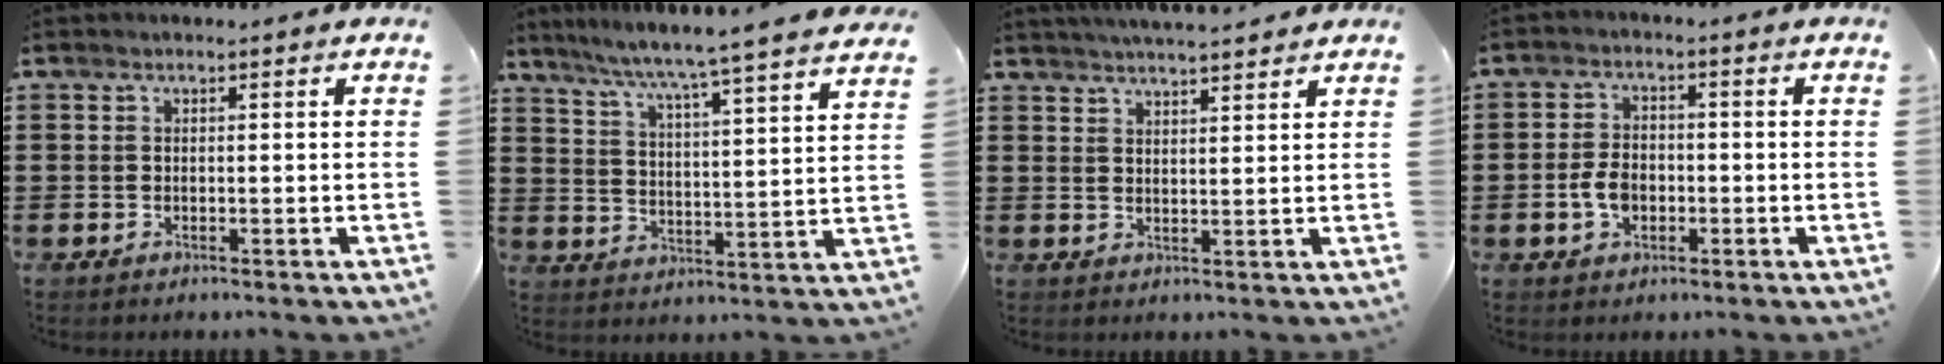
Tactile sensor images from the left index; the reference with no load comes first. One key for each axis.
{"total": 5.5, "fx": 4.8, "fy": -1.6, "fz": 2.1, "tx": -0.062, "ty": -0.048, "tz": 0.072}
{"total": 3.2, "fx": 3.2, "fy": -0.2, "fz": 0.5, "tx": -0.019, "ty": -0.009, "tz": 0.058}
{"total": 4.3, "fx": -1.1, "fy": 2.8, "fz": 3.0, "tx": -0.078, "ty": -0.002, "tz": -0.026}